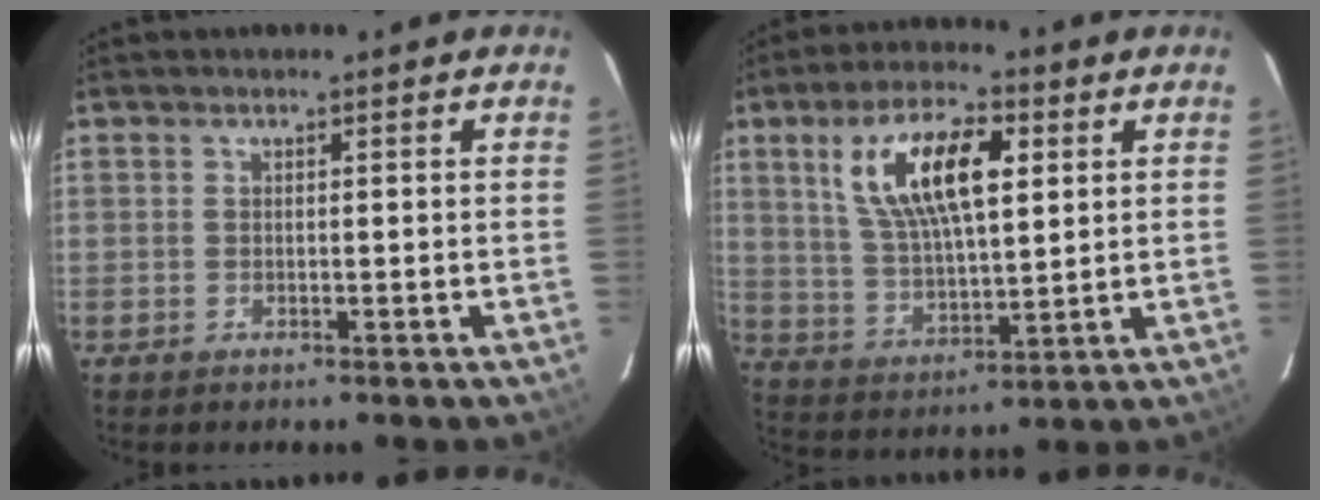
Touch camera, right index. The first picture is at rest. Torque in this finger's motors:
{"motor_torque": [1.20, 0.94, 0.37, 0.21]}